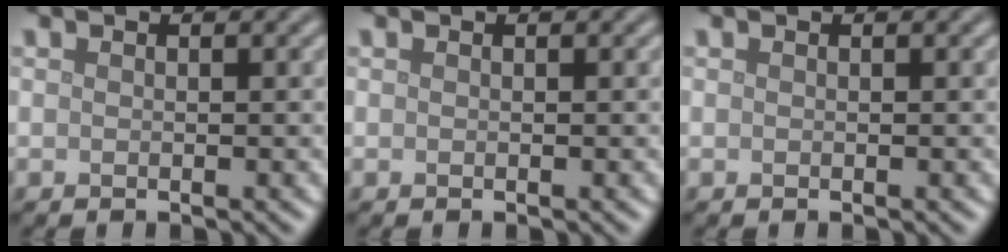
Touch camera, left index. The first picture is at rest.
{"total": 0.0}
{"total": 0.0}